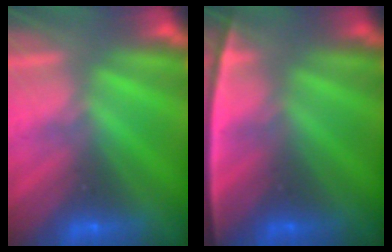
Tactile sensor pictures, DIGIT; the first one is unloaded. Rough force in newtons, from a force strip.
{"total": 2.4}